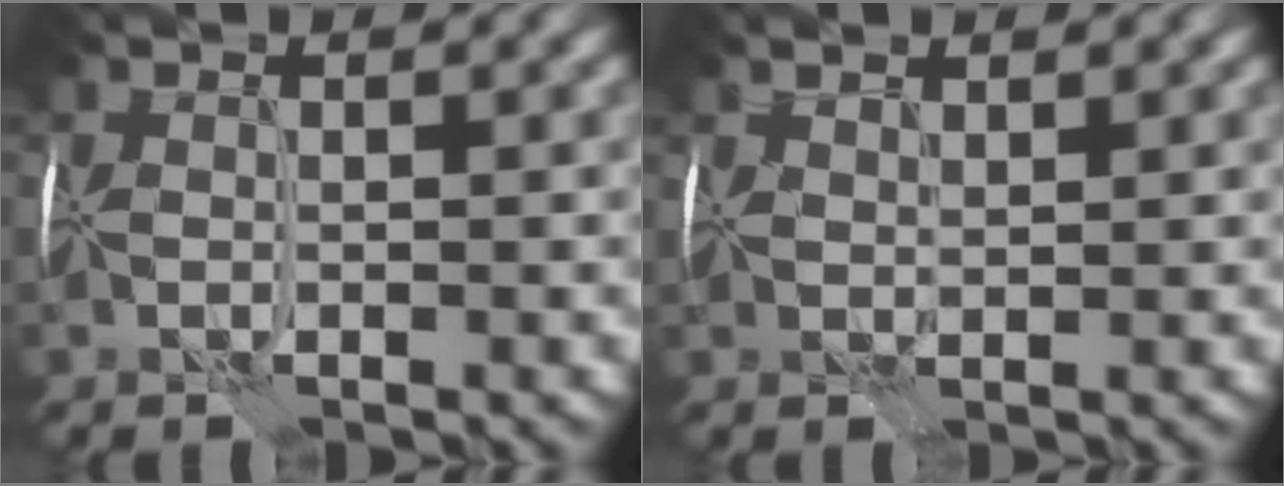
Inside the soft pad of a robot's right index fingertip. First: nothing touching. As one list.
[{"total": 0.9, "force": [0.9, 0.0, 0.0], "torque": [-0.003, 0.002, 0.019]}]